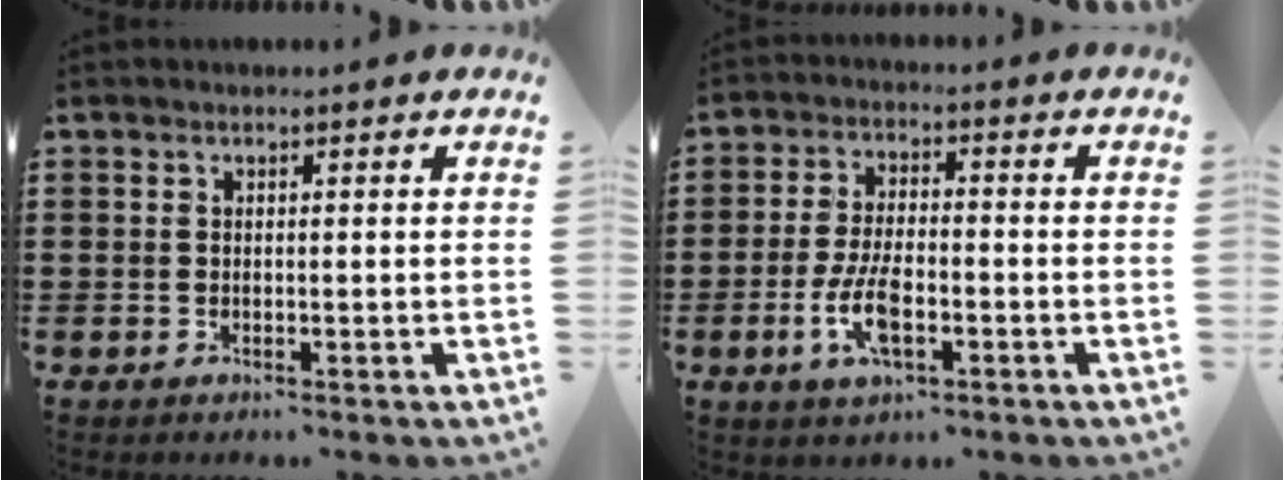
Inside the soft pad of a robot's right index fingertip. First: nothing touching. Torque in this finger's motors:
{"motor_torque": [1.44, 0.70, 0.84, 0.21]}